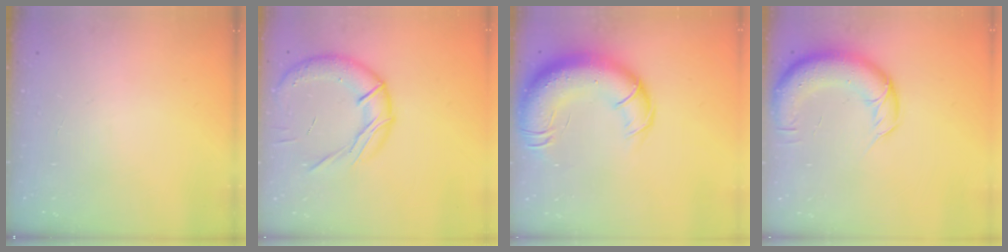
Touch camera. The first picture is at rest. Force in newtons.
{"total": 17.1, "press": 16.9, "slide": 2.6}
{"total": 22.6, "press": 22.0, "slide": 5.3}
{"total": 13.0, "press": 12.5, "slide": 3.3}